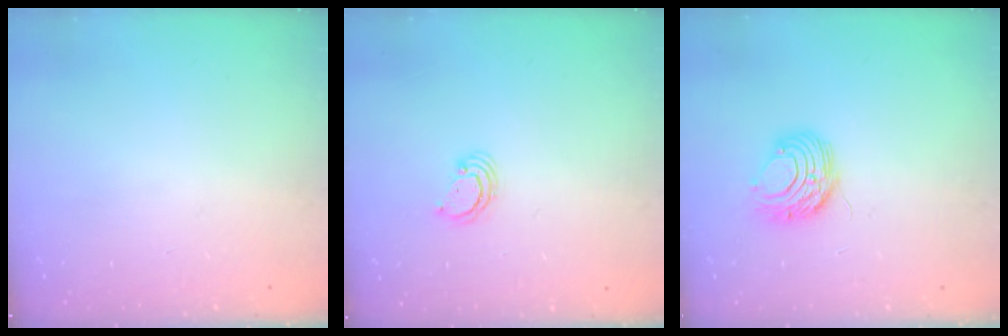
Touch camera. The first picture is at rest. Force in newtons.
{"total": 2.7, "press": 2.7, "slide": 0.2}
{"total": 9.2, "press": 9.1, "slide": 0.8}